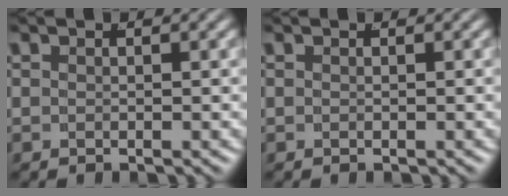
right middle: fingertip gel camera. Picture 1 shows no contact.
{"total": 0.0}